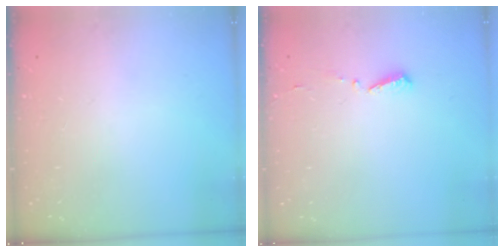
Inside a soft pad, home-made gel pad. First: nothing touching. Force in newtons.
{"total": 4.7, "press": 4.7, "slide": 0.4}